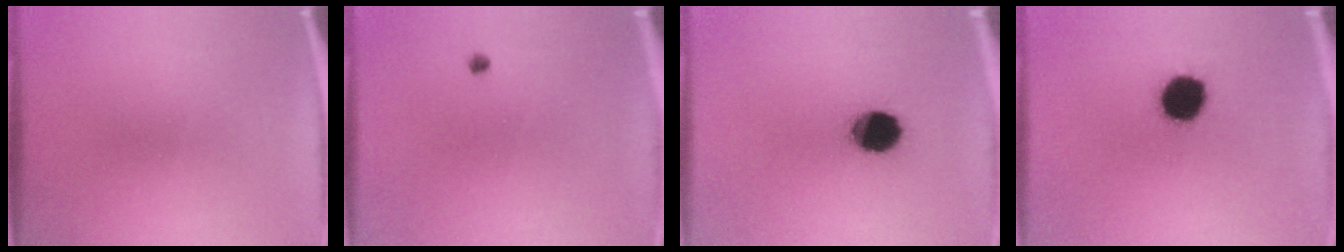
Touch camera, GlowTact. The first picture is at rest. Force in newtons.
{"total": 0.6}
{"total": 10.8}
{"total": 11.4}